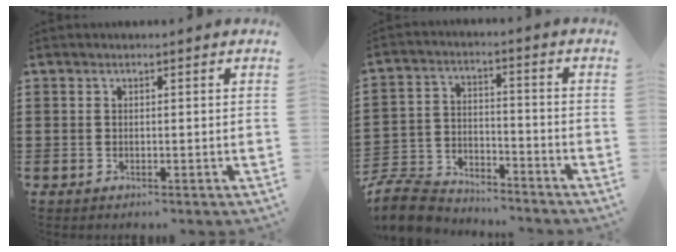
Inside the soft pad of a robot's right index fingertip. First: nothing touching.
{"total": 8.7, "force": [-8.3, 2.0, 1.5], "torque": [-0.044, 0.021, -0.169]}